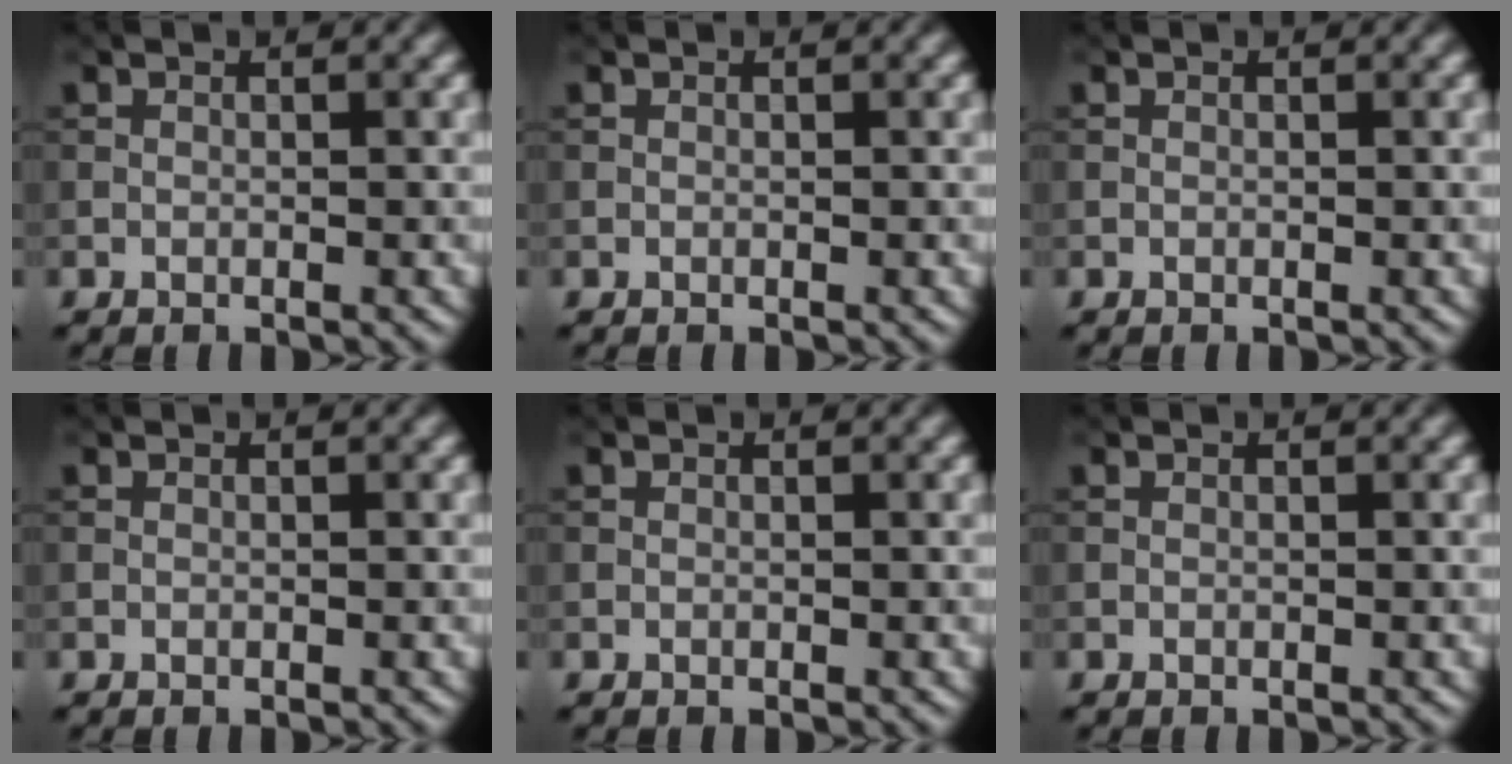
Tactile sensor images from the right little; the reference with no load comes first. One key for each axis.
{"total": 0.0}
{"total": 0.0}
{"total": 0.0}
{"total": 0.0}
{"total": 0.0}